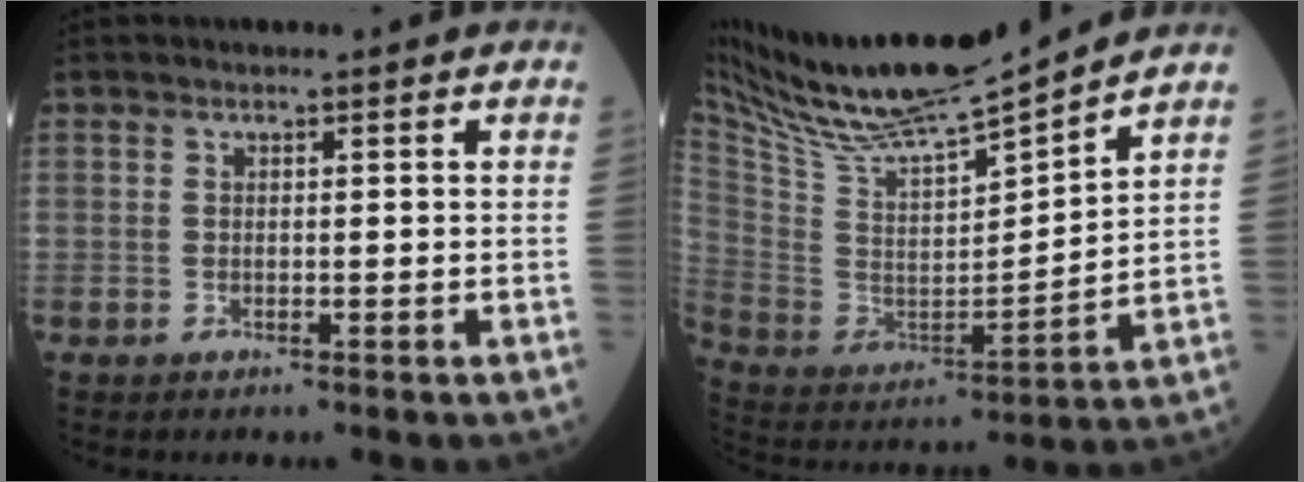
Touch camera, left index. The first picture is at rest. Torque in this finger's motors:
{"motor_torque": [0.90, -1.24, 0.15, 0.04]}